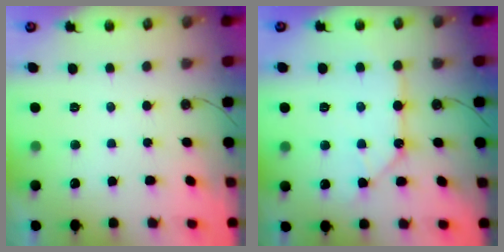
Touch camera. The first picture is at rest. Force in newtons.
{"total": 10.4, "press": 10.3, "slide": 1.2}